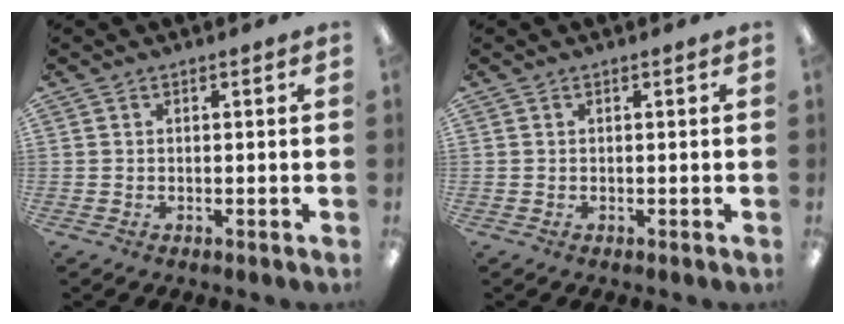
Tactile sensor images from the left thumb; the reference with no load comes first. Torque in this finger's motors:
{"motor_torque": [-0.01, 0.01, -0.08, 0.08, 0.00]}